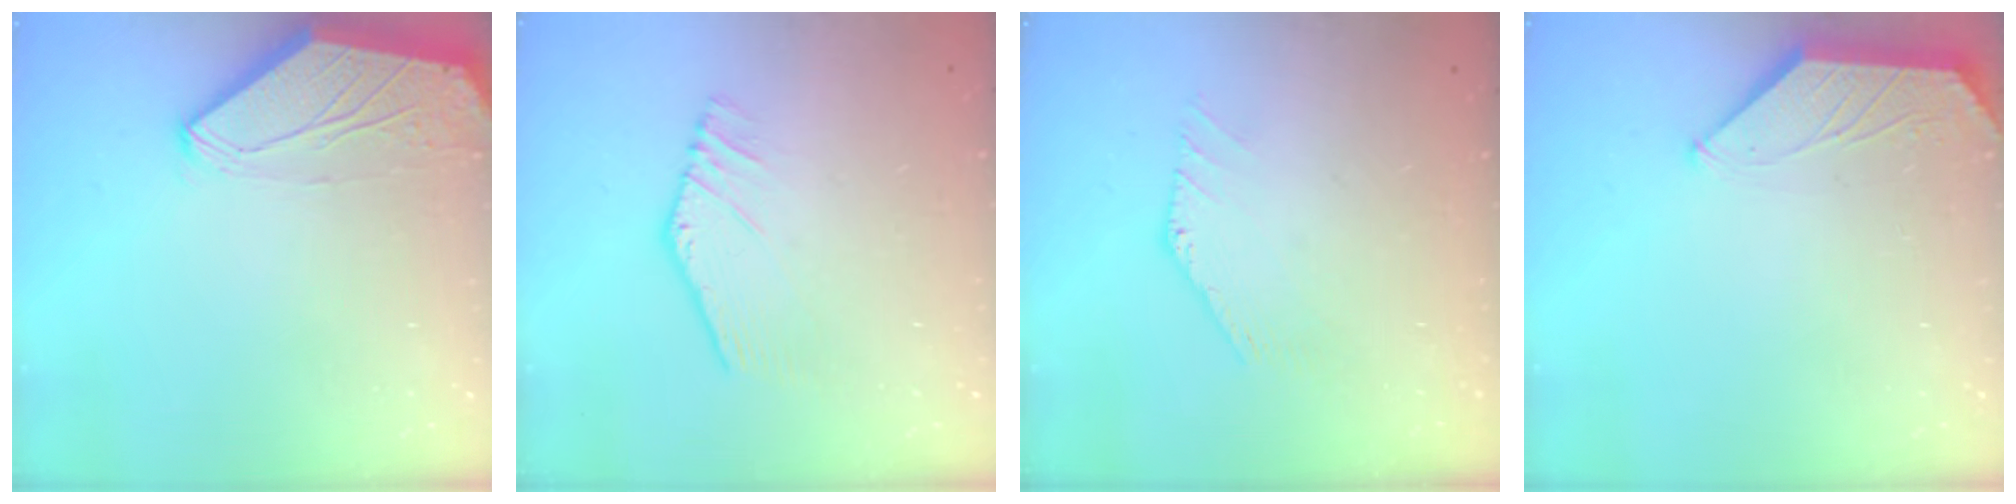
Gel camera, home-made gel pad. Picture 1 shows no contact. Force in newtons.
{"total": 3.9, "press": 3.9, "slide": 0.2}
{"total": 0.0}
{"total": 1.1, "press": 1.1, "slide": 0.3}